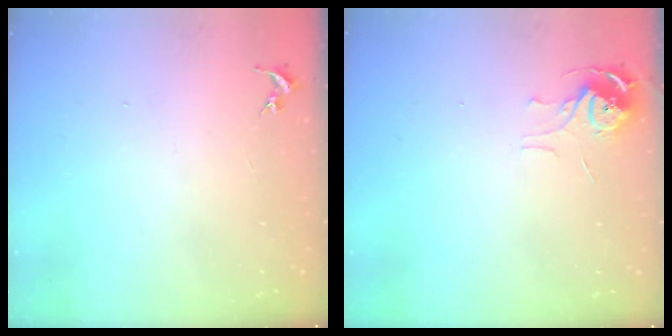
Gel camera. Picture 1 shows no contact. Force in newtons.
{"total": 6.2, "press": 6.1, "slide": 0.5}